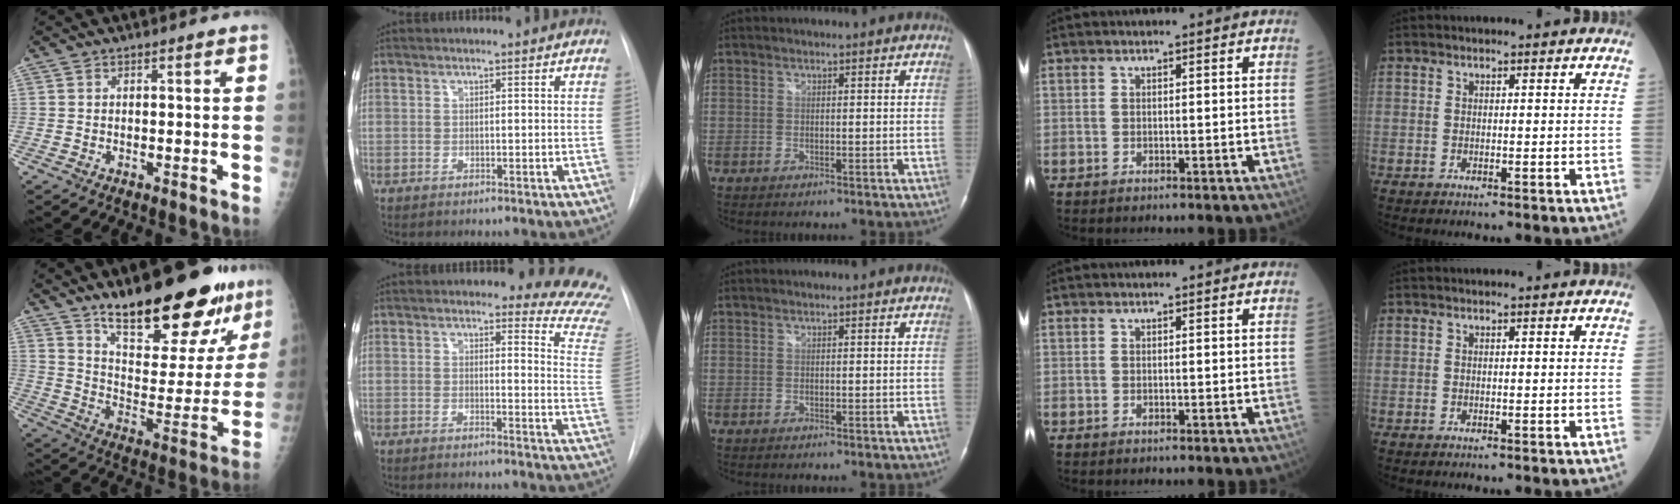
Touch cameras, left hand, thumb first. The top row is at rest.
{"thumb": {"total": 24.7, "force": [17.2, 8.6, 15.4], "torque": [-0.176, -0.093, 0.263]}, "index": {"total": 12.8, "force": [12.3, 1.3, 3.3], "torque": [-0.006, -0.101, 0.097]}}